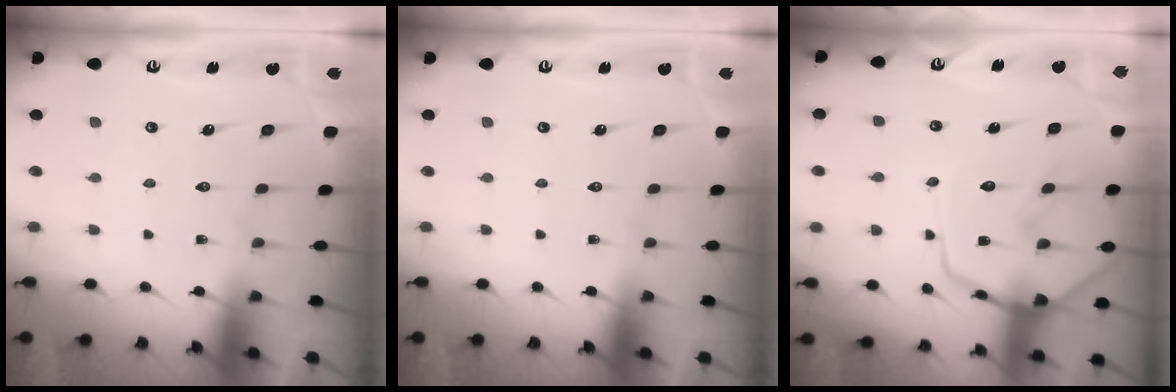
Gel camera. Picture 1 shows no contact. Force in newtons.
{"total": 0.0}
{"total": 13.2, "press": 13.1, "slide": 1.2}